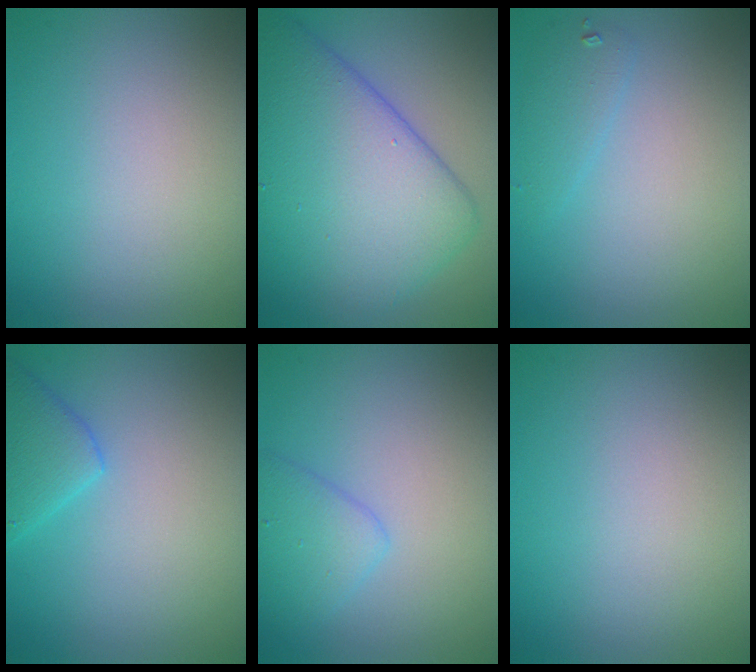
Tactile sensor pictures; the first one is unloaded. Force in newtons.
{"total": 11.6, "press": 11.6, "slide": 0.3}
{"total": 1.4, "press": 1.4, "slide": 0.0}
{"total": 2.9, "press": 2.9, "slide": 0.2}
{"total": 2.5, "press": 2.5, "slide": 0.1}
{"total": 0.0}